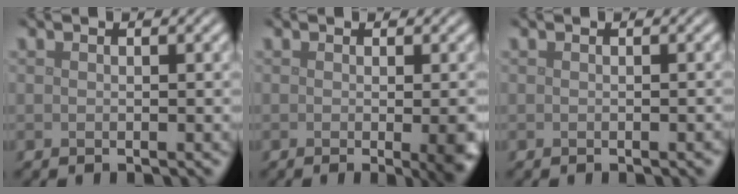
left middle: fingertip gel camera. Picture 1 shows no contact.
{"total": 4.5, "force": [-0.8, 1.5, 4.2], "torque": [-0.040, -0.009, -0.007]}
{"total": 0.6, "force": [-0.3, 0.1, 0.5], "torque": [-0.004, 0.000, -0.002]}